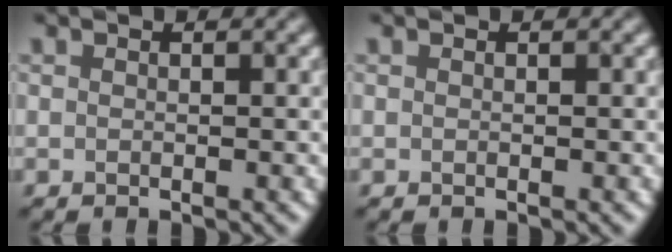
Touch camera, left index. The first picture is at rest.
{"total": 0.0}